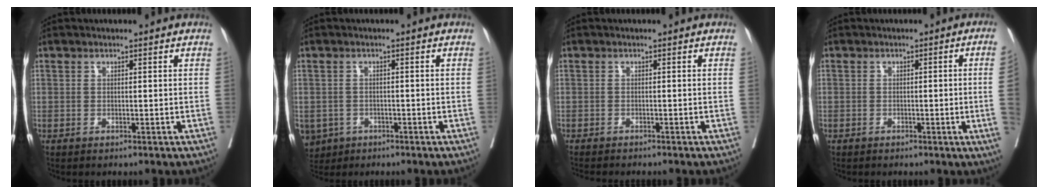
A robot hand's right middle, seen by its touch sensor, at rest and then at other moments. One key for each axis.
{"total": 7.2, "fx": -3.6, "fy": 5.8, "fz": 2.2, "tx": -0.061, "ty": -0.001, "tz": -0.054}
{"total": 5.1, "fx": -4.5, "fy": 0.9, "fz": 2.2, "tx": -0.027, "ty": -0.008, "tz": -0.062}
{"total": 5.2, "fx": -1.0, "fy": -1.5, "fz": 4.9, "tx": -0.056, "ty": -0.006, "tz": -0.013}